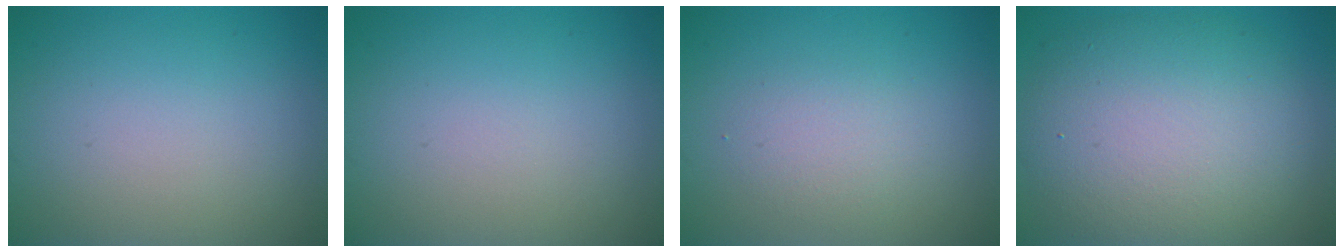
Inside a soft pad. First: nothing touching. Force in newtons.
{"total": 0.0}
{"total": 1.8, "press": 1.8, "slide": 0.0}
{"total": 9.9, "press": 9.8, "slide": 0.8}